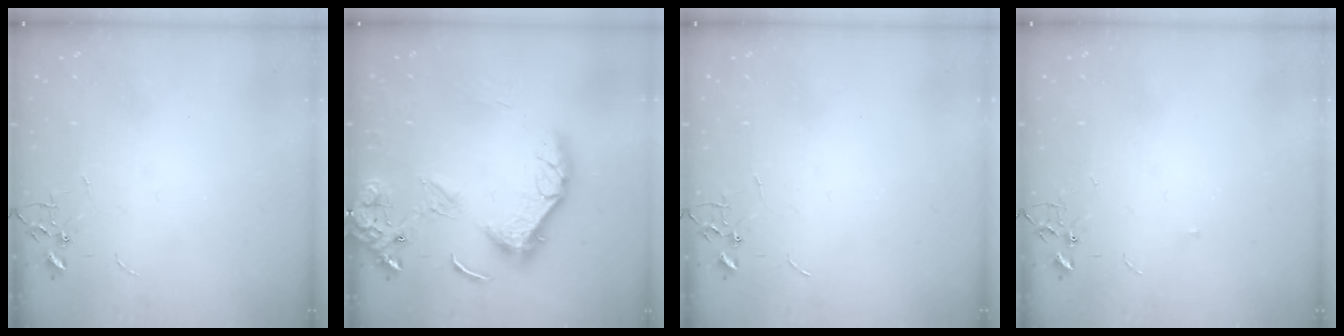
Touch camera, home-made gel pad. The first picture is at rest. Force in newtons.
{"total": 15.4, "press": 15.3, "slide": 1.4}
{"total": 0.0}
{"total": 3.2, "press": 3.1, "slide": 0.8}